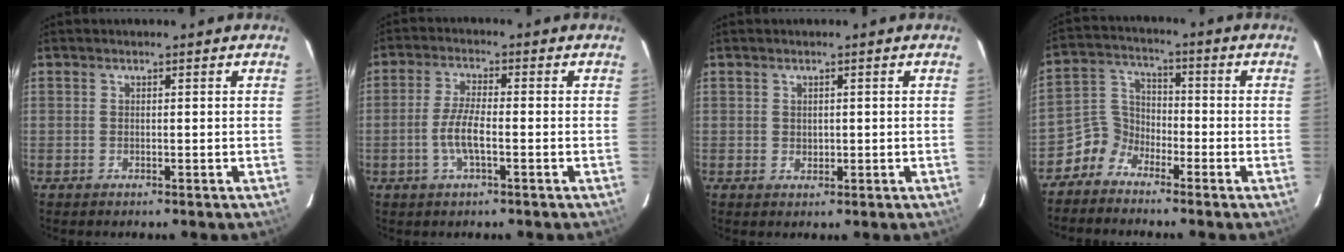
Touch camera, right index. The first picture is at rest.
{"total": 5.6, "force": [-1.6, 1.4, 5.2], "torque": [-0.110, 0.000, -0.033]}
{"total": 1.4, "force": [0.4, 1.3, 0.5], "torque": [-0.006, 0.002, 0.009]}
{"total": 5.7, "force": [-4.1, 3.8, 0.5], "torque": [-0.015, 0.030, -0.098]}